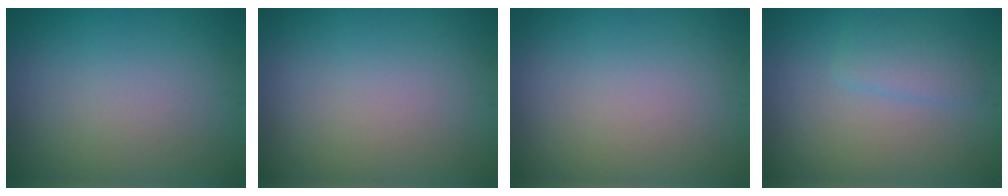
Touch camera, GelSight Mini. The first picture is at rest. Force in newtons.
{"total": 0.0}
{"total": 0.0}
{"total": 2.1, "press": 2.1, "slide": 0.1}